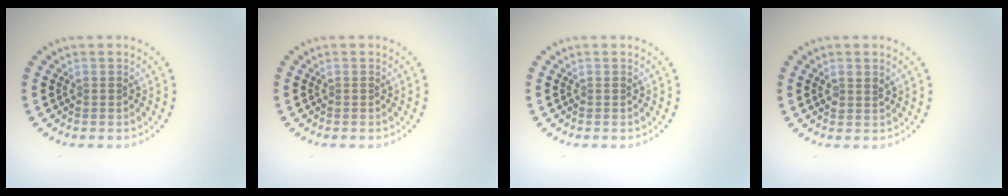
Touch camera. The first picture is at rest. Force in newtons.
{"total": 0.0}
{"total": 0.0}
{"total": 1.2, "press": 1.1, "slide": 0.6}